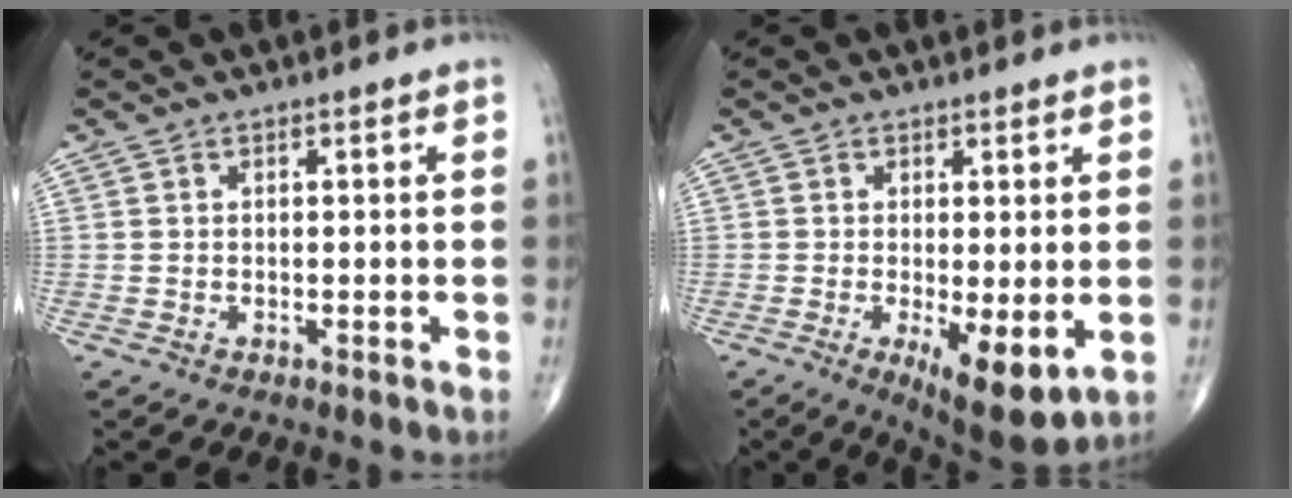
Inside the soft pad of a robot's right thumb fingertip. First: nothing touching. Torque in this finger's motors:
{"motor_torque": [0.17, 1.19, 0.07, -0.17, 0.25]}